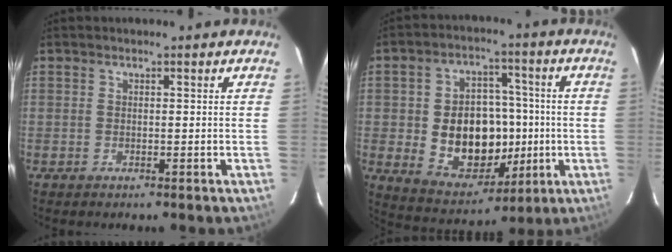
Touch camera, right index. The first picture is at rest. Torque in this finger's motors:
{"motor_torque": [1.21, -0.80, 0.54, 0.09]}